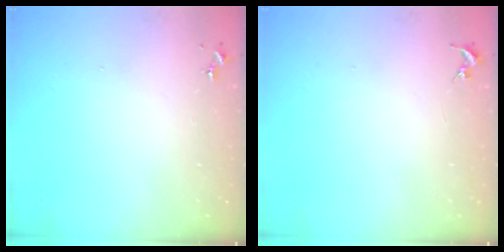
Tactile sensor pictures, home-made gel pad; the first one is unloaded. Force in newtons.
{"total": 0.0}